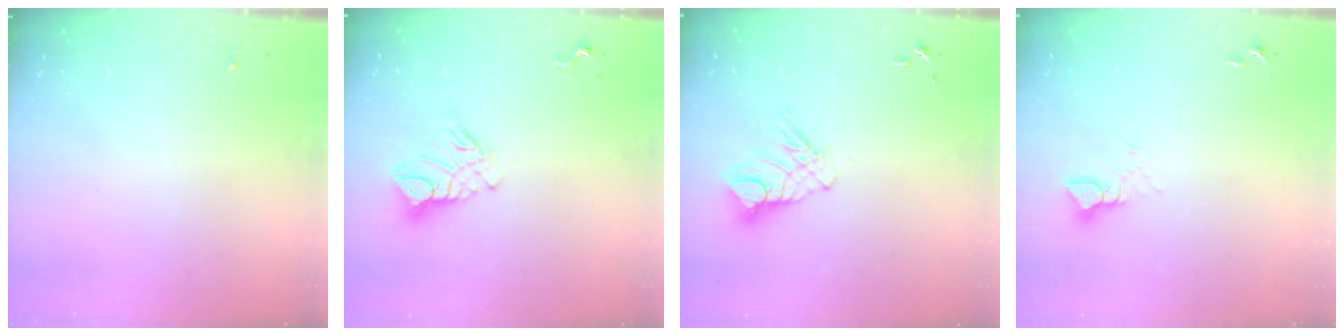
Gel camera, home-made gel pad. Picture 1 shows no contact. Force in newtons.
{"total": 9.8, "press": 9.7, "slide": 0.8}
{"total": 10.4, "press": 10.3, "slide": 0.7}
{"total": 3.9, "press": 3.9, "slide": 0.4}